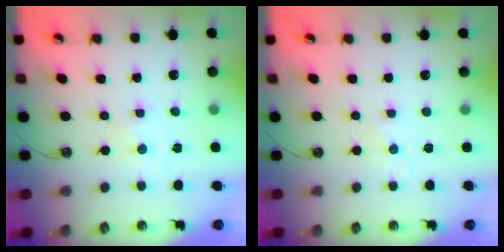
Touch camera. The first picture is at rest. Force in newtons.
{"total": 2.2, "press": 2.1, "slide": 0.4}